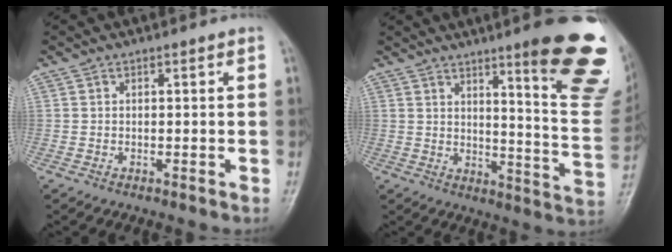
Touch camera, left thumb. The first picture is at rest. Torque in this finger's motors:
{"motor_torque": [2.14, 1.06, 1.61, -1.16, 0.28]}